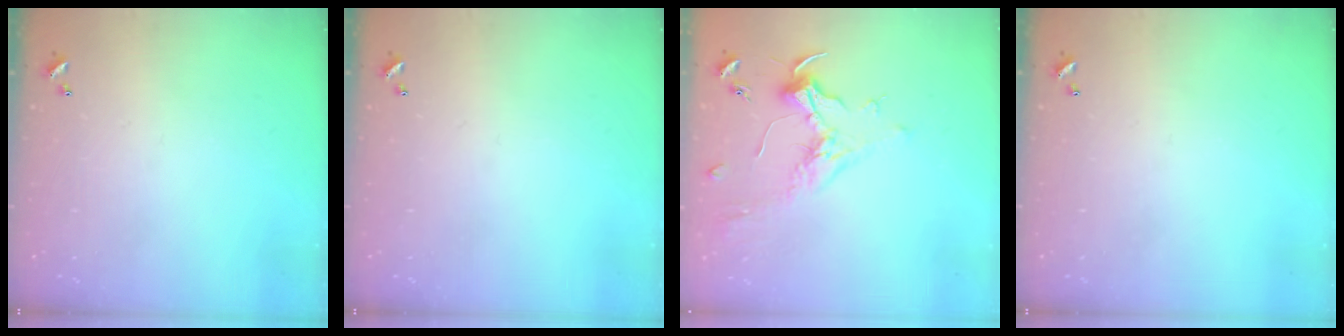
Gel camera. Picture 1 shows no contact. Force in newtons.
{"total": 0.0}
{"total": 2.0, "press": 1.9, "slide": 0.7}
{"total": 0.0}